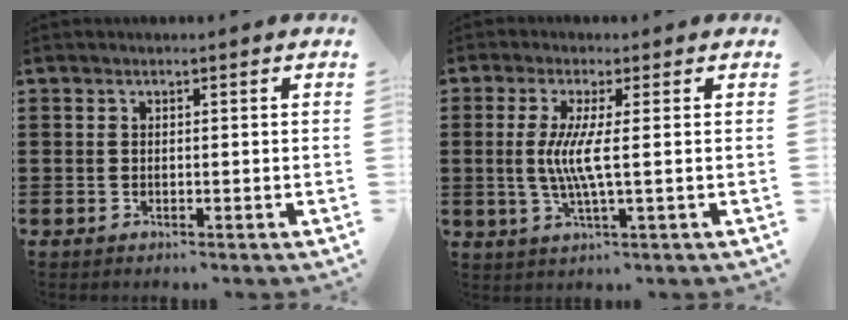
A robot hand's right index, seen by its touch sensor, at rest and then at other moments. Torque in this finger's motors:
{"motor_torque": [0.86, 0.40, 0.46, 0.19]}